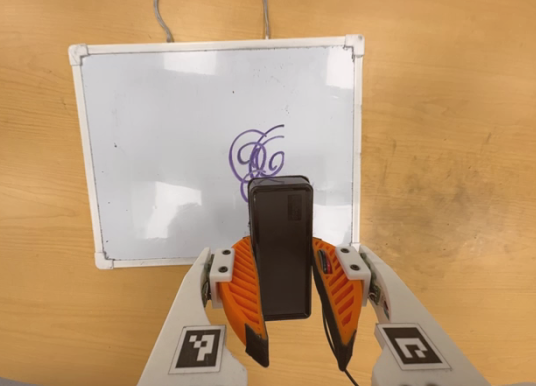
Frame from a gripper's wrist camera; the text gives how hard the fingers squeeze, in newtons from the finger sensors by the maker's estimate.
{"total": 6.7, "left": 6.1, "right": 7.4}